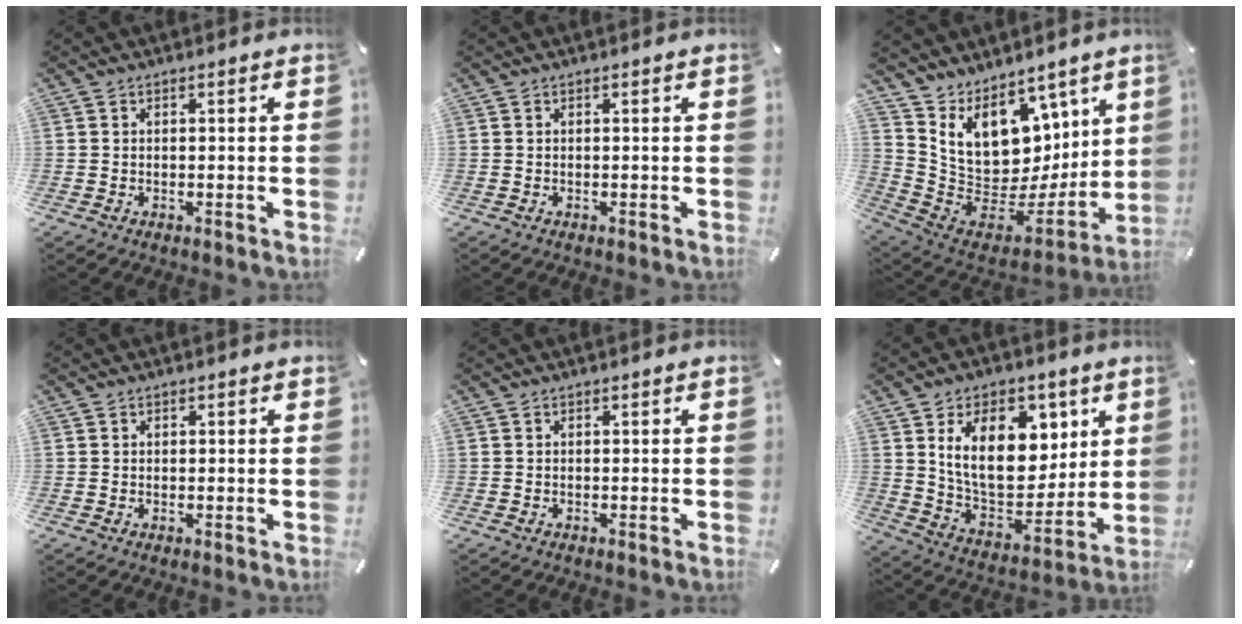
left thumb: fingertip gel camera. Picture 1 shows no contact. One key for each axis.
{"total": 0.0}
{"total": 12.3, "fx": 6.4, "fy": 9.5, "fz": 4.5, "tx": -0.096, "ty": -0.088, "tz": 0.131}
{"total": 0.5, "fx": 0.3, "fy": 0.5, "fz": 0.1, "tx": -0.001, "ty": 0.002, "tz": 0.005}
{"total": 0.0}
{"total": 19.2, "fx": 7.5, "fy": 12.3, "fz": 12.7, "tx": -0.208, "ty": -0.026, "tz": 0.133}